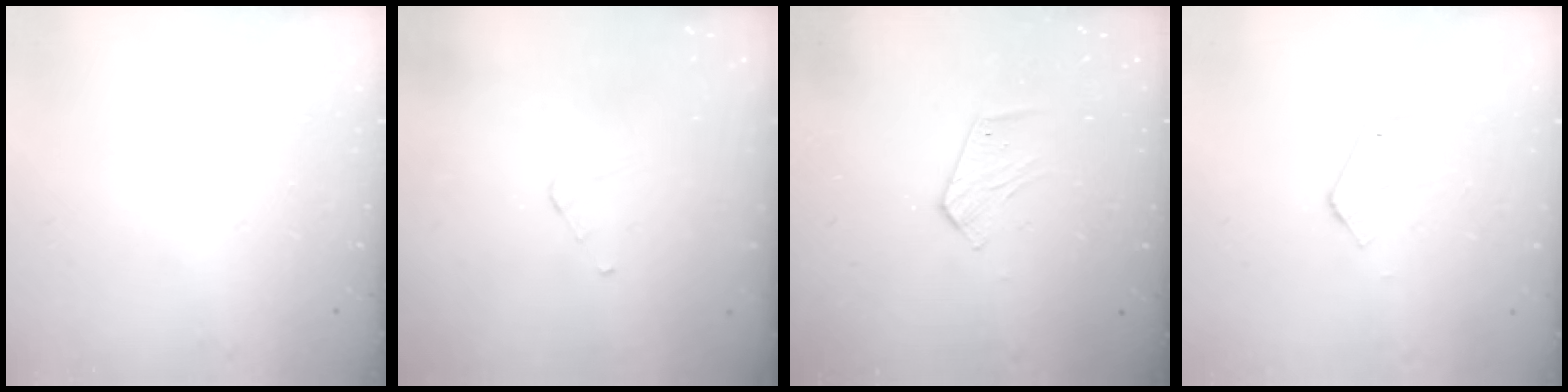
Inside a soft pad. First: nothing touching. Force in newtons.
{"total": 3.0, "press": 3.0, "slide": 0.2}
{"total": 6.8, "press": 6.8, "slide": 0.3}
{"total": 2.6, "press": 2.6, "slide": 0.1}